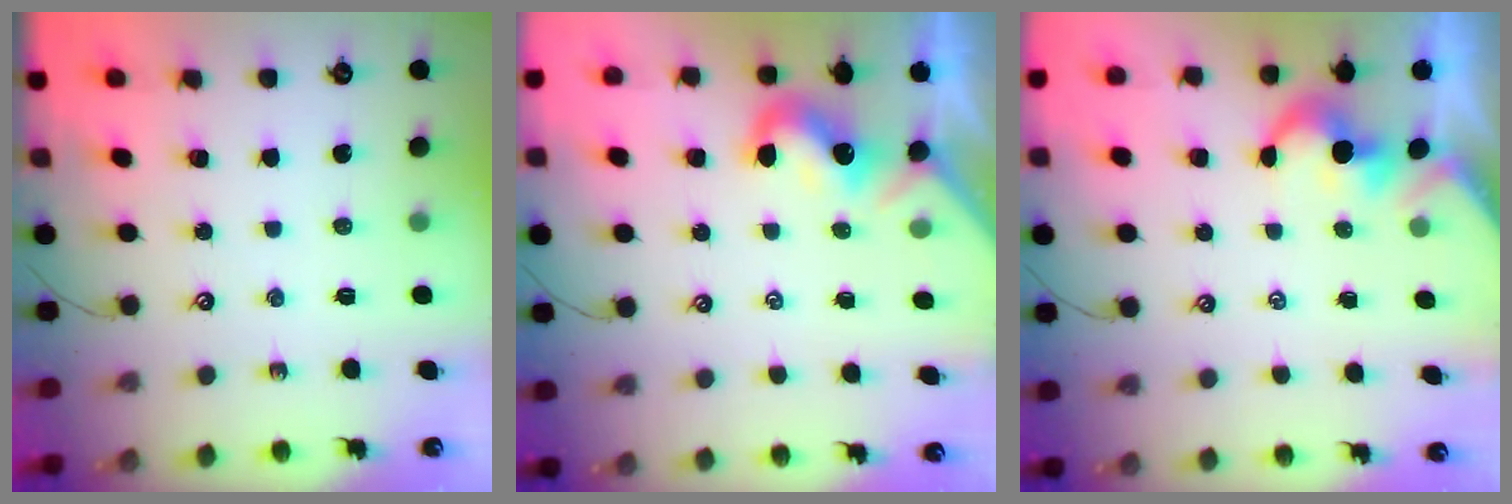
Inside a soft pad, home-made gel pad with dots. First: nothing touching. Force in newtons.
{"total": 0.7, "press": 0.4, "slide": 0.6}
{"total": 1.6, "press": 1.6, "slide": 0.2}